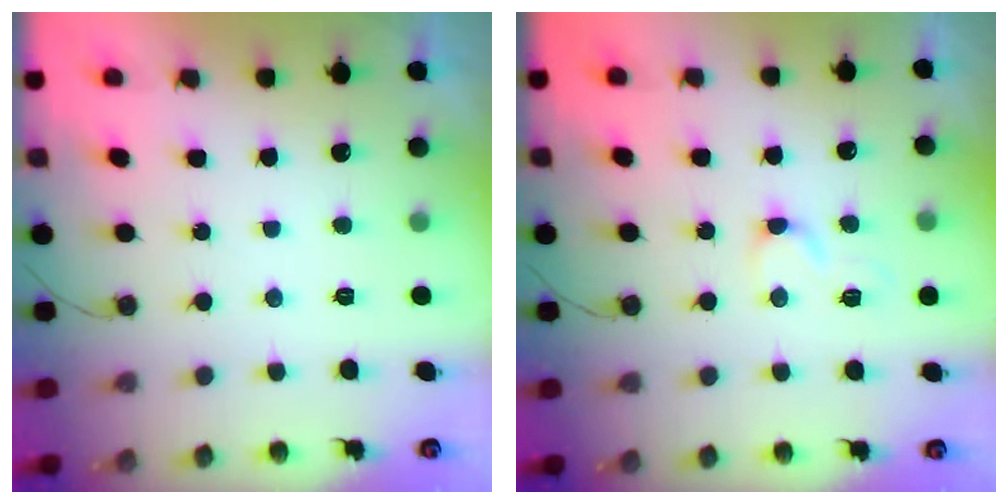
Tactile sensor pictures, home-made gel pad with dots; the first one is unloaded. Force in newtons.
{"total": 3.9, "press": 3.9, "slide": 0.4}